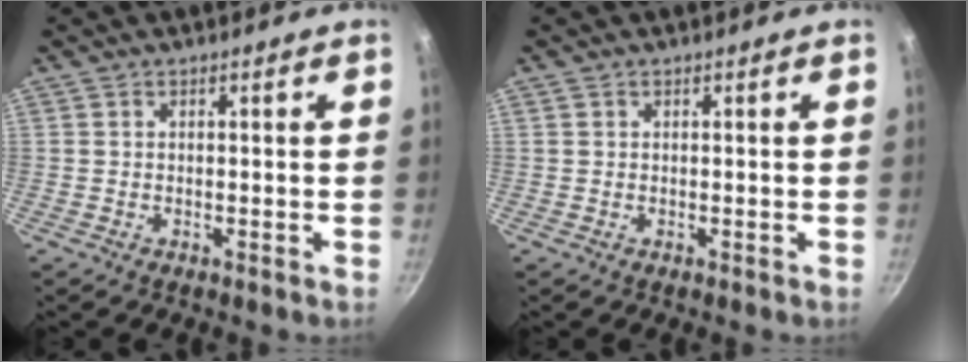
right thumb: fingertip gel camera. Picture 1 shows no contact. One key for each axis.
{"total": 0.6, "fx": 0.4, "fy": 0.4, "fz": 0.2, "tx": -0.005, "ty": 0.000, "tz": 0.007}